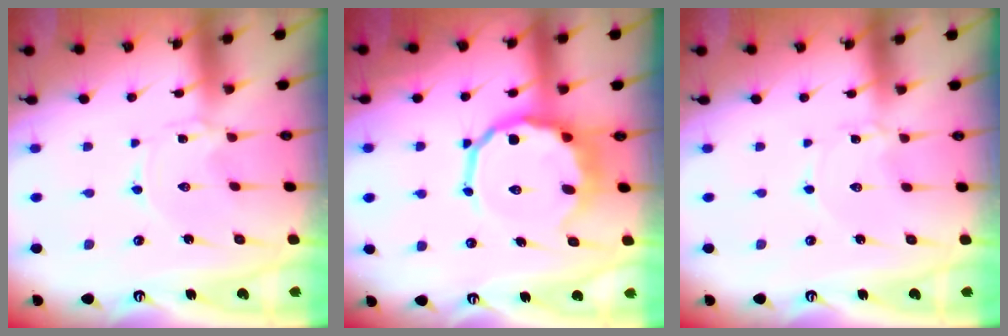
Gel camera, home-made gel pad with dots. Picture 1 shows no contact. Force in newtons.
{"total": 12.0, "press": 11.5, "slide": 3.5}
{"total": 0.9, "press": 0.9, "slide": 0.0}